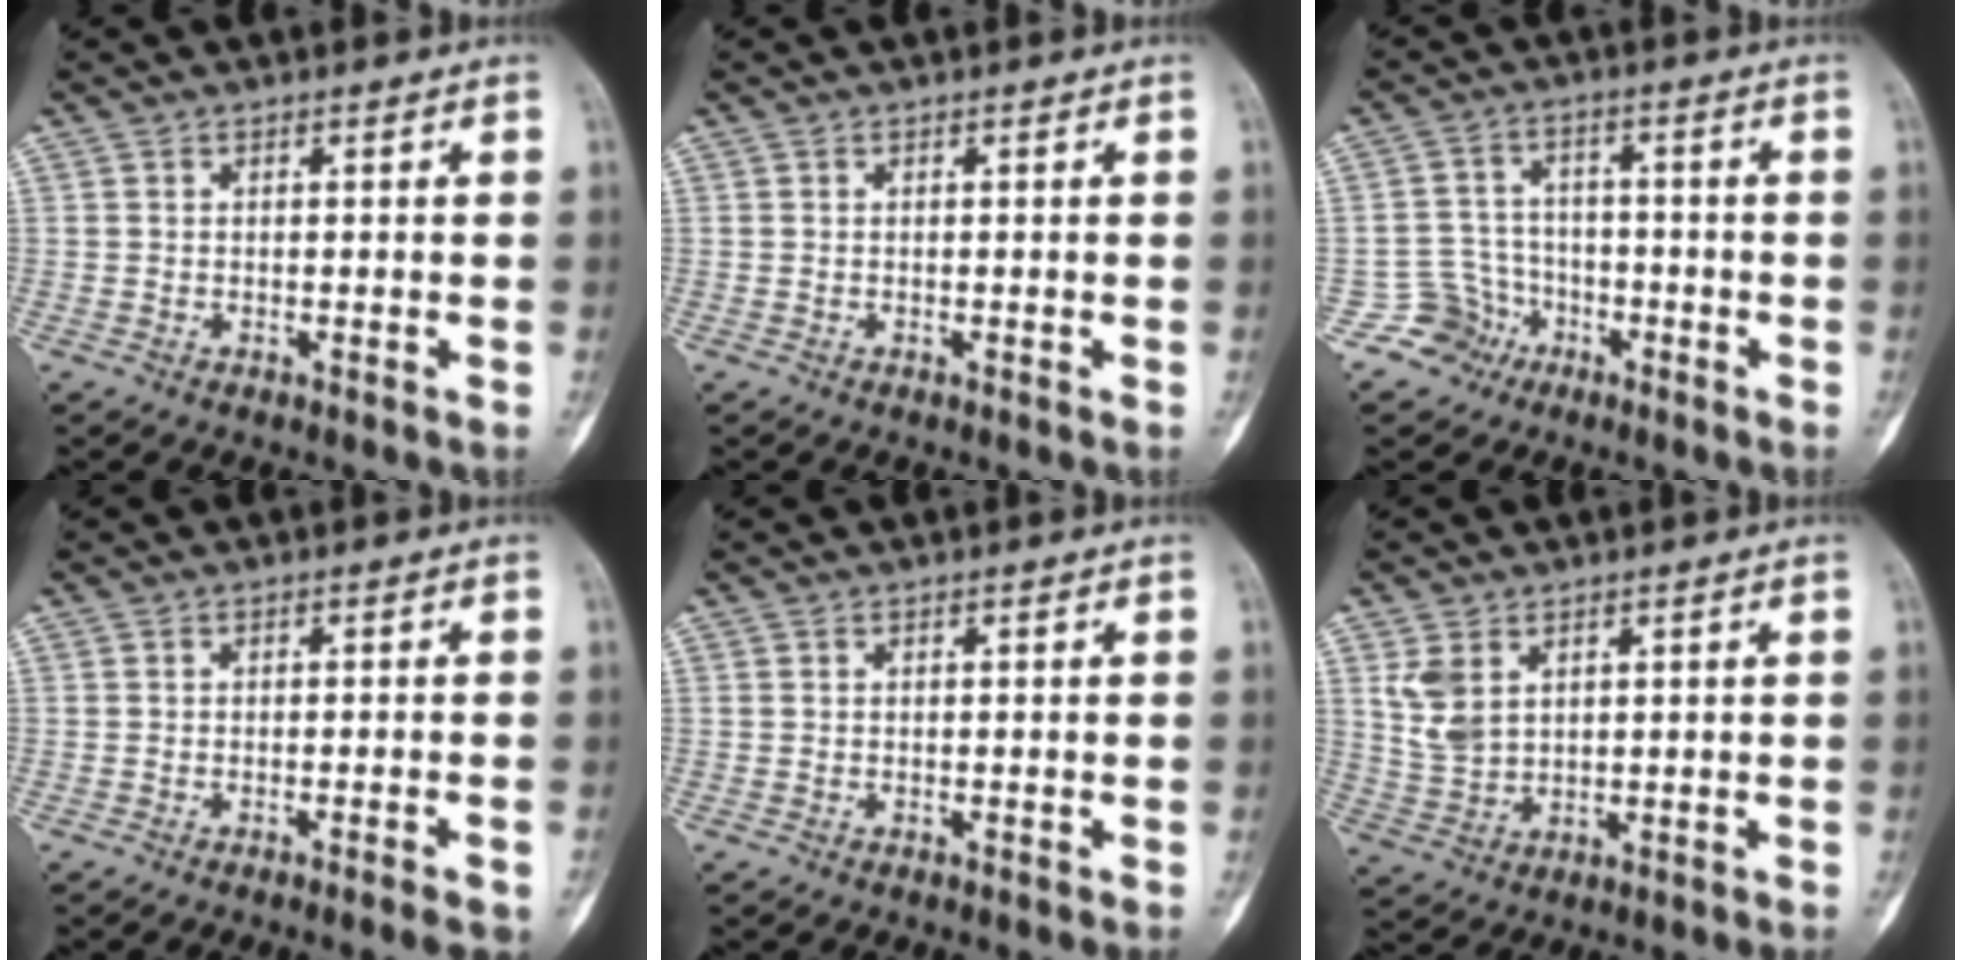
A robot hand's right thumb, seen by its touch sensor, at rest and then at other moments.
{"total": 0.0}
{"total": 6.2, "force": [-3.6, 5.0, -0.3], "torque": [0.042, 0.033, -0.067]}
{"total": 3.4, "force": [-2.2, 0.2, 2.7], "torque": [-0.034, 0.004, -0.027]}
{"total": 0.0}
{"total": 5.8, "force": [2.4, 3.9, 3.6], "torque": [-0.060, -0.008, 0.059]}